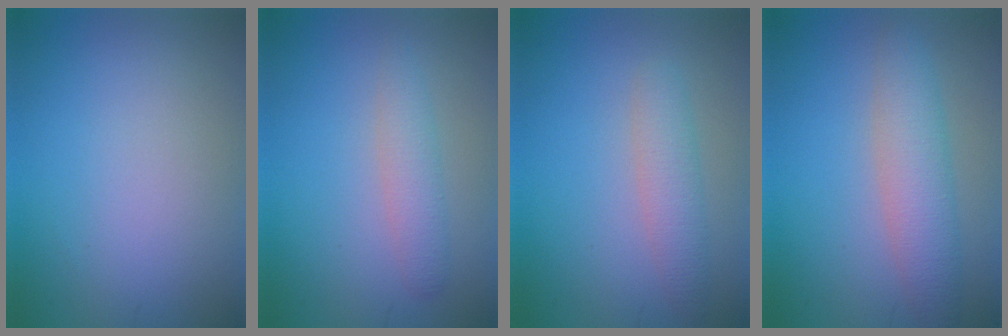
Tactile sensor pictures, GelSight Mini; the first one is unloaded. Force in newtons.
{"total": 2.0, "press": 2.0, "slide": 0.1}
{"total": 2.4, "press": 2.4, "slide": 0.2}
{"total": 4.0, "press": 4.0, "slide": 0.1}